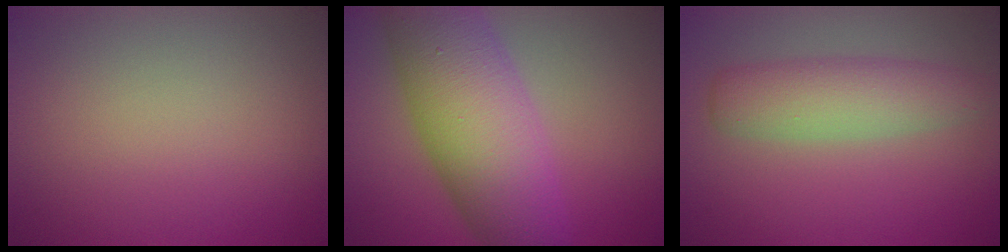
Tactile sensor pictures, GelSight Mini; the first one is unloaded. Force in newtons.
{"total": 11.1, "press": 11.1, "slide": 0.5}
{"total": 4.2, "press": 4.2, "slide": 0.1}